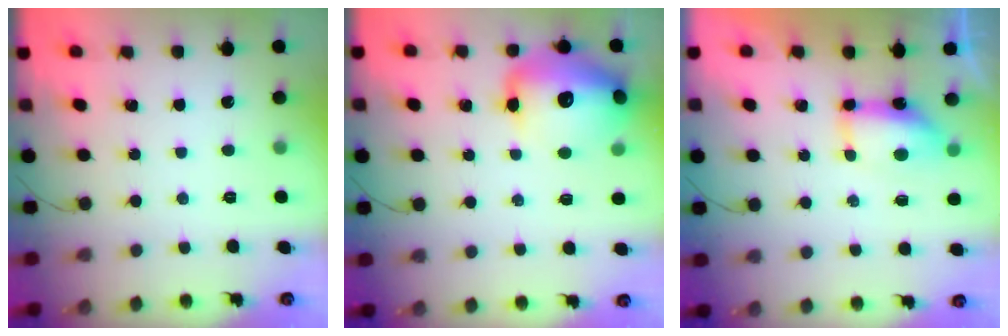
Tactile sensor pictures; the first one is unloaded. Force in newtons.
{"total": 17.4, "press": 17.1, "slide": 3.3}
{"total": 7.5, "press": 7.5, "slide": 0.6}